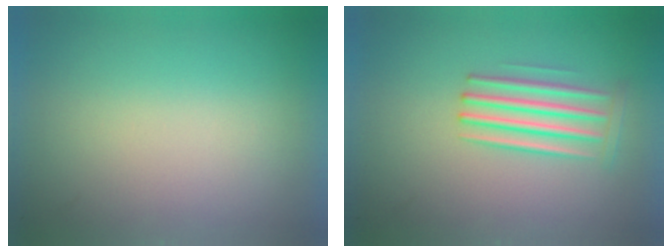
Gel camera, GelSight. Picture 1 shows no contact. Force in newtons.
{"total": 2.9}